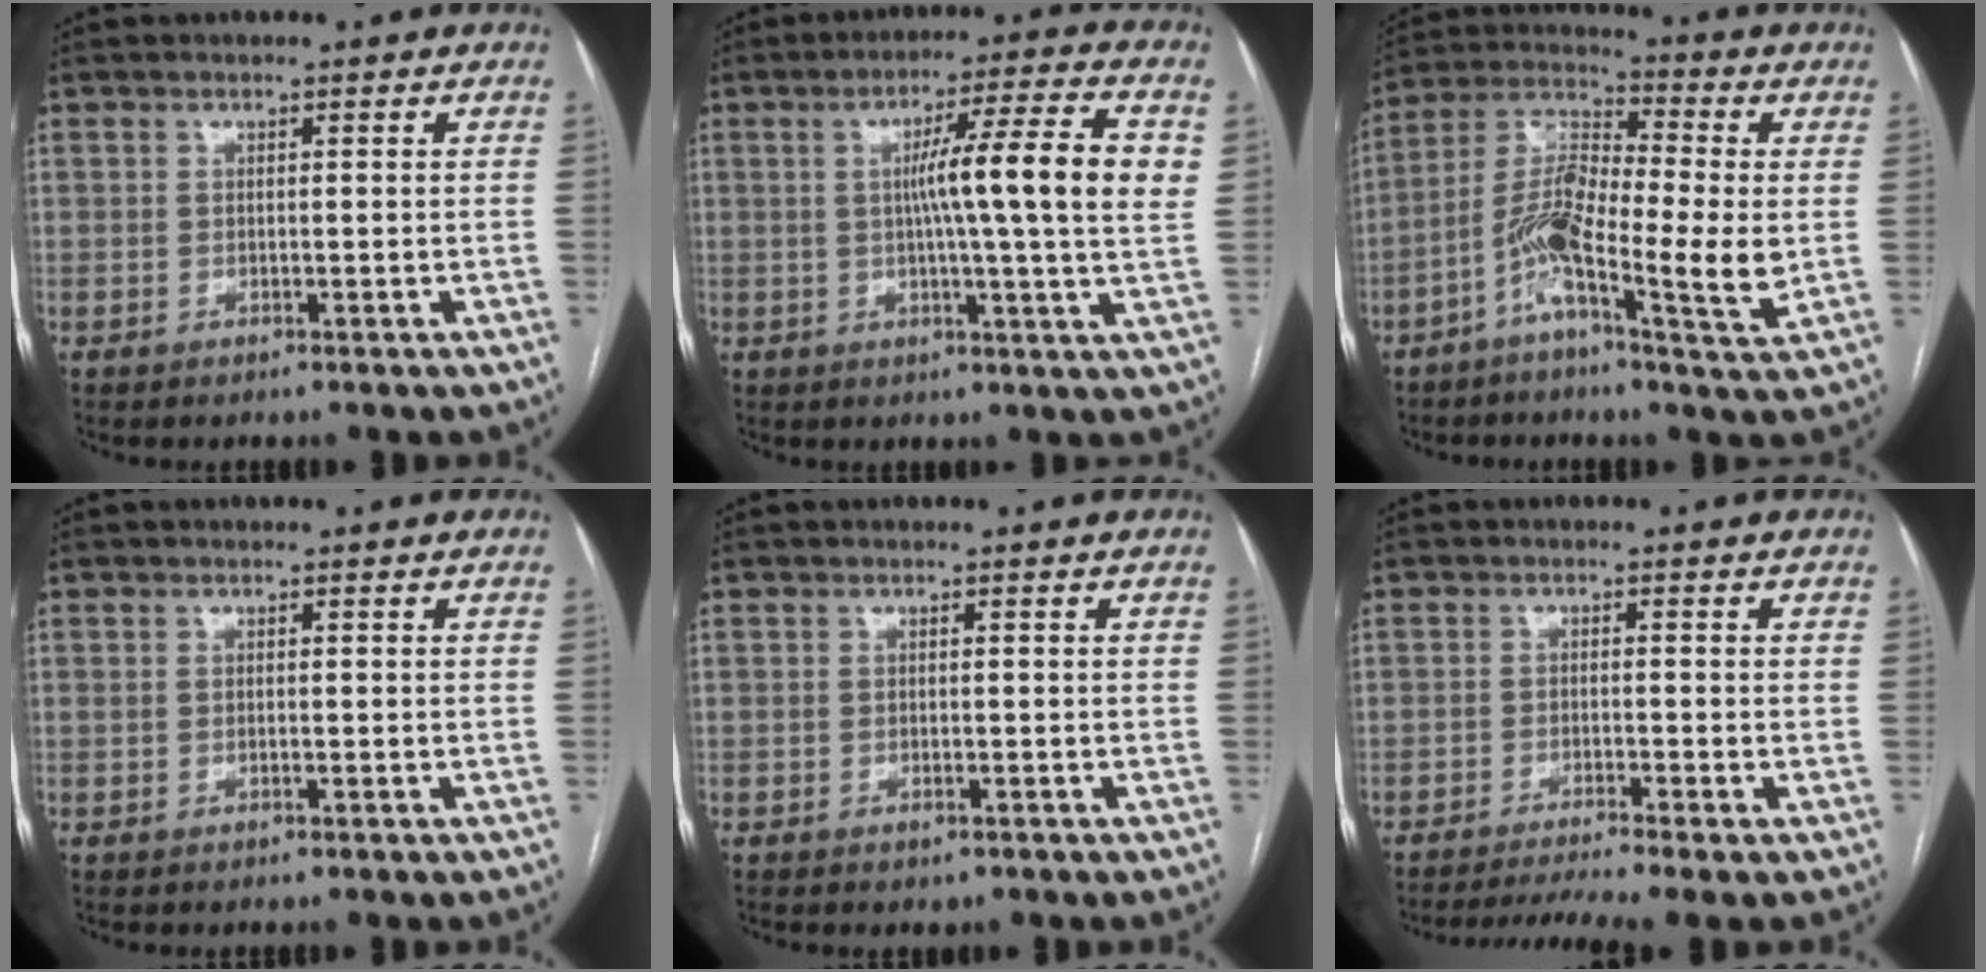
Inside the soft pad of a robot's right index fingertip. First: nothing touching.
{"total": 13.4, "force": [1.9, -0.8, 13.2], "torque": [-0.198, 0.007, 0.022]}
{"total": 13.1, "force": [-3.0, 1.9, 12.6], "torque": [-0.246, 0.006, -0.066]}
{"total": 0.0}
{"total": 0.9, "force": [-0.6, 0.4, 0.5], "torque": [-0.010, -0.001, -0.004]}
{"total": 6.4, "force": [-5.3, -1.3, 3.4], "torque": [-0.054, -0.012, -0.087]}